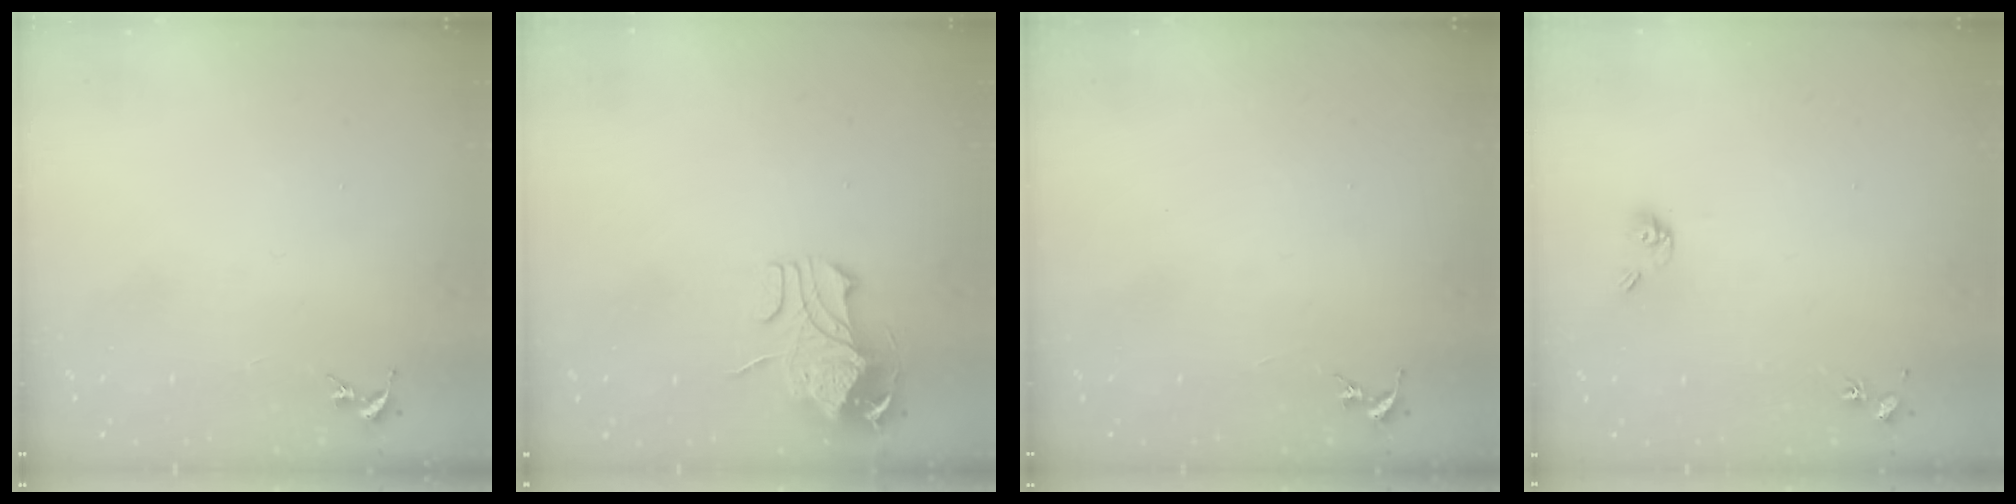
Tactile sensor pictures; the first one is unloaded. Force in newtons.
{"total": 10.0, "press": 9.9, "slide": 0.6}
{"total": 0.0}
{"total": 6.0, "press": 5.6, "slide": 2.1}